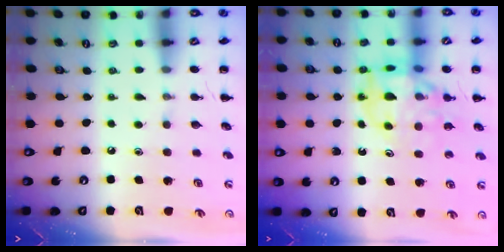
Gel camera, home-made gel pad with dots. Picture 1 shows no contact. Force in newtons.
{"total": 12.8, "press": 12.5, "slide": 3.1}